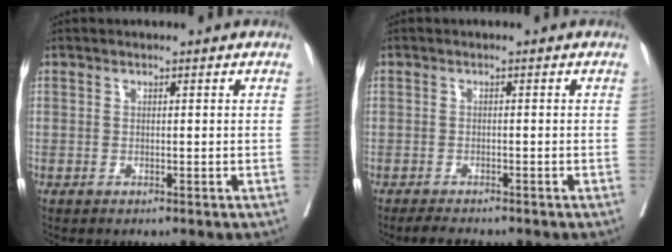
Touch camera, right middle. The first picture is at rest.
{"total": 2.2, "force": [-2.1, 0.4, 0.6], "torque": [-0.014, -0.007, -0.031]}